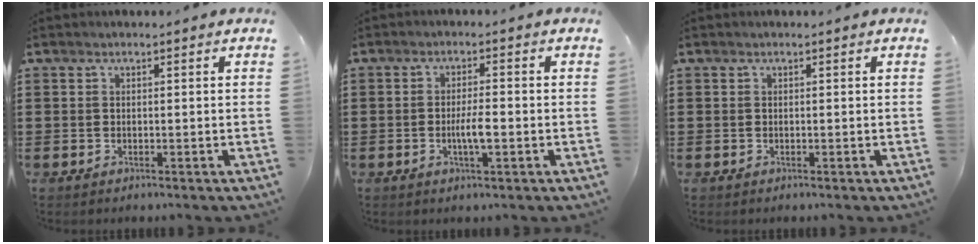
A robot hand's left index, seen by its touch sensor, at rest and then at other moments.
{"total": 3.7, "force": [-0.7, 0.8, 3.6], "torque": [-0.062, 0.001, -0.013]}
{"total": 0.0}